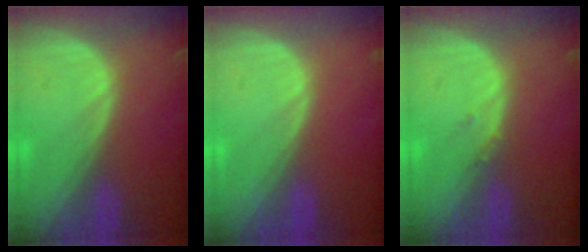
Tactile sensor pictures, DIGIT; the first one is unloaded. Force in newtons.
{"total": 0.0}
{"total": 0.7, "press": 0.7, "slide": 0.3}